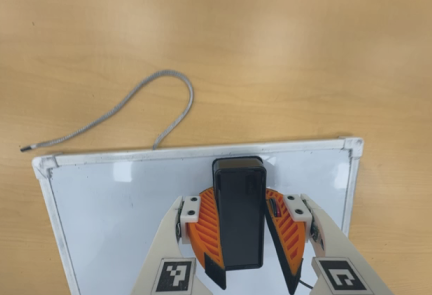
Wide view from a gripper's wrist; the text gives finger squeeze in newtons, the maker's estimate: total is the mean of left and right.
{"total": 12.6, "left": 14.0, "right": 11.1}